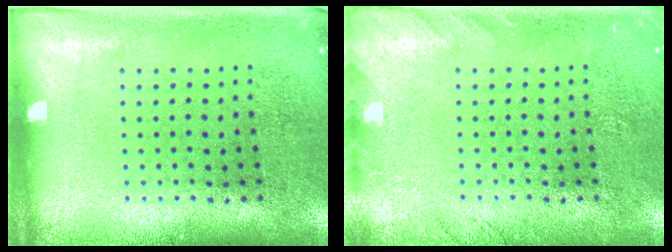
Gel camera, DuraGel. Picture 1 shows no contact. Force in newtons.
{"total": 1.4, "press": 1.4, "slide": 0.1}